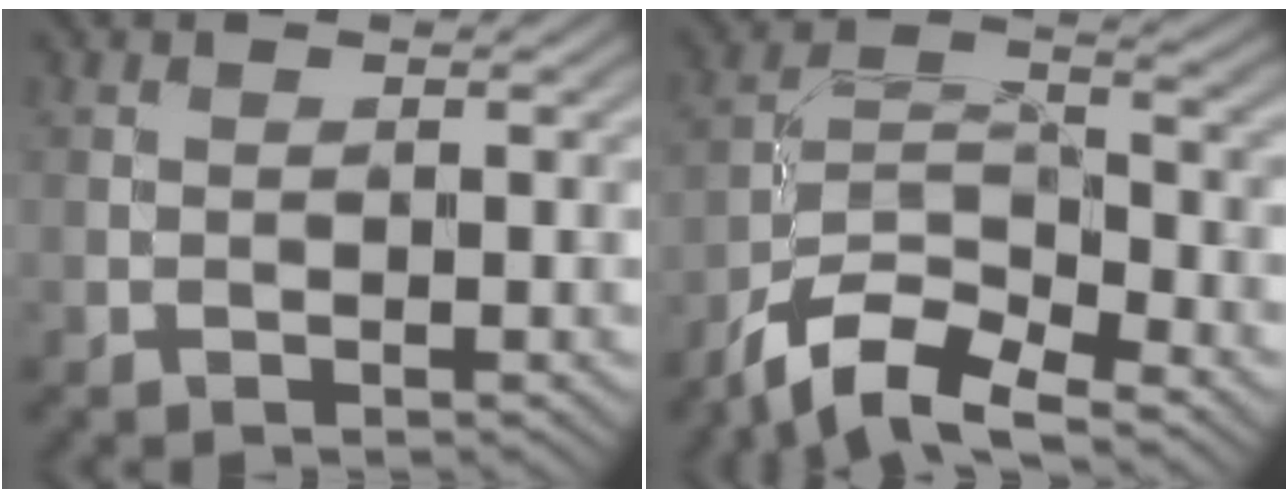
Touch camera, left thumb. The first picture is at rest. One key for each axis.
{"total": 9.5, "fx": -7.2, "fy": 3.0, "fz": 5.4, "tx": -0.099, "ty": -0.003, "tz": -0.150}